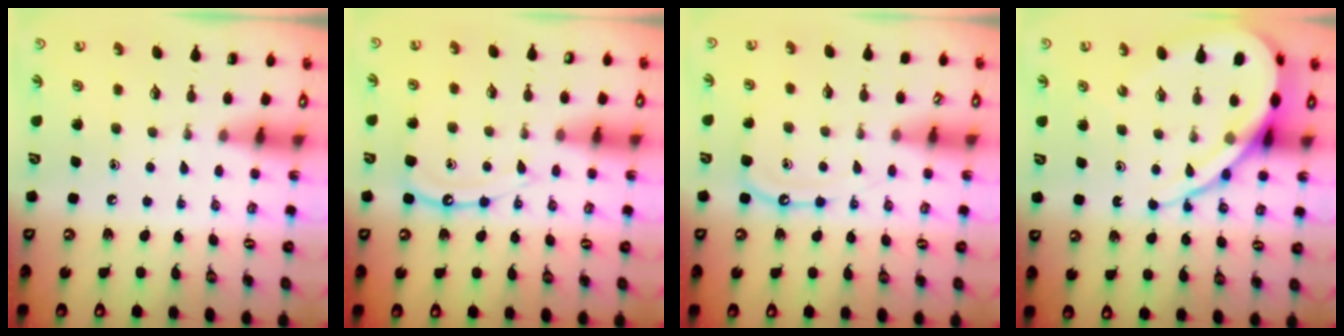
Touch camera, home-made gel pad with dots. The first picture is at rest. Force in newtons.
{"total": 11.2, "press": 11.2, "slide": 1.0}
{"total": 9.5, "press": 9.5, "slide": 1.0}
{"total": 14.4, "press": 14.3, "slide": 1.5}